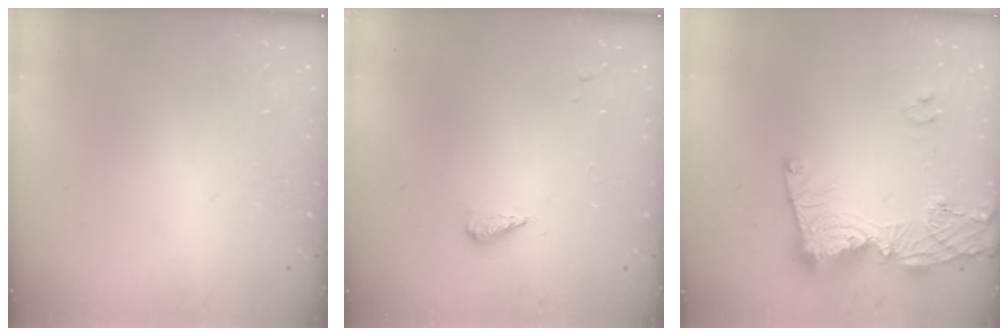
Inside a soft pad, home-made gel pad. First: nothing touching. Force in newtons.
{"total": 3.6, "press": 3.5, "slide": 1.1}
{"total": 14.9, "press": 14.8, "slide": 1.7}